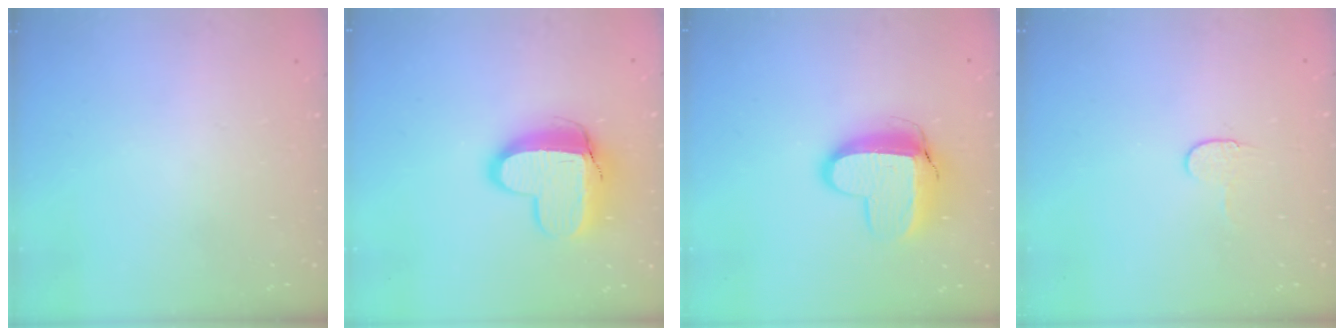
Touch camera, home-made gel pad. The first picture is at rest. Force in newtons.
{"total": 12.3, "press": 12.2, "slide": 1.3}
{"total": 11.8, "press": 11.8, "slide": 1.2}
{"total": 5.0, "press": 4.9, "slide": 0.4}